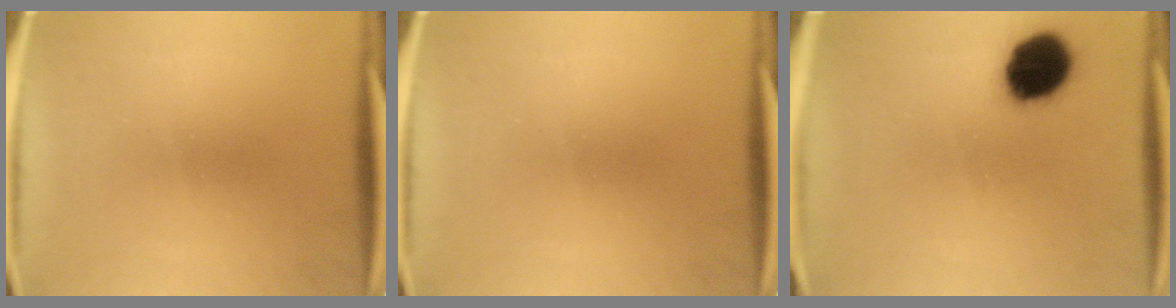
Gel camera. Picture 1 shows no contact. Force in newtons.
{"total": 0.0}
{"total": 11.9}